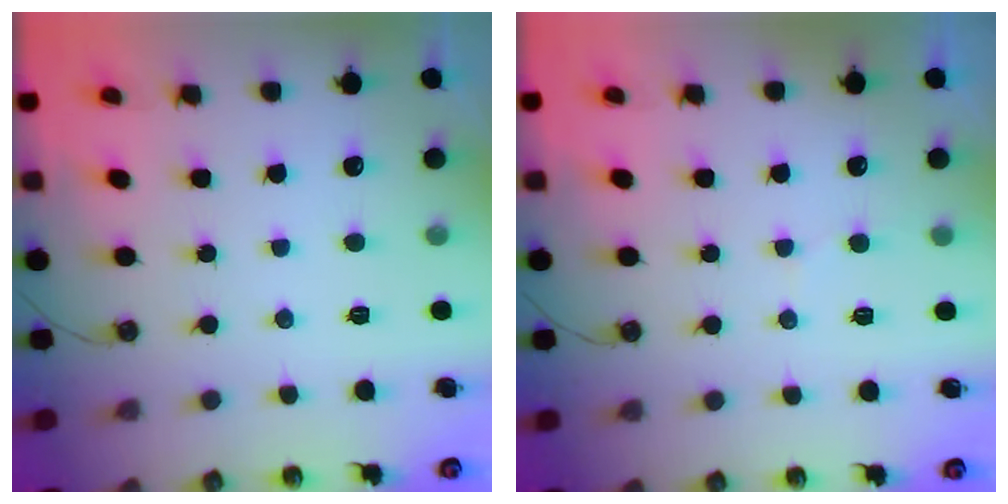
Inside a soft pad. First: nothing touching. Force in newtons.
{"total": 3.7, "press": 3.7, "slide": 0.4}